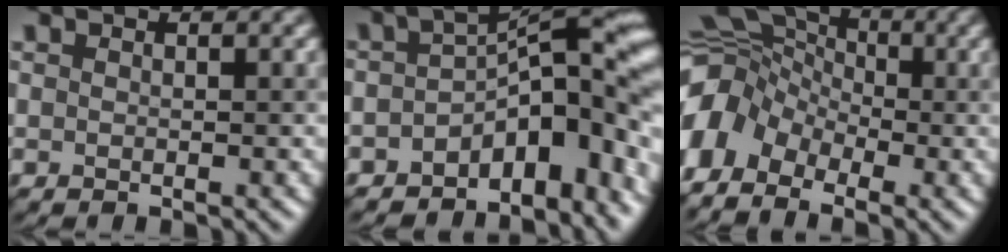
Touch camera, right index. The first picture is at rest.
{"total": 11.0, "force": [-3.8, 5.1, 8.9], "torque": [-0.098, 0.007, -0.067]}
{"total": 8.5, "force": [-2.8, 6.4, 4.9], "torque": [-0.089, -0.003, -0.056]}